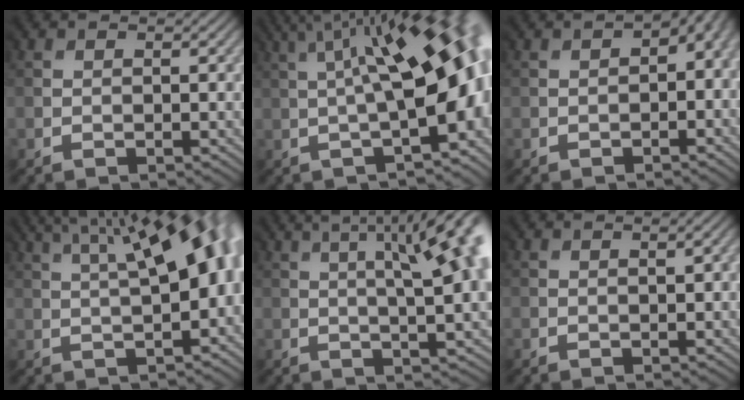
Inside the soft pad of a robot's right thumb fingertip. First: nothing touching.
{"total": 13.9, "force": [1.2, 4.4, 13.1], "torque": [-0.153, 0.022, 0.026]}
{"total": 4.0, "force": [-0.5, 2.6, 3.0], "torque": [-0.009, 0.012, -0.003]}
{"total": 11.6, "force": [2.9, 3.8, 10.5], "torque": [-0.127, 0.046, 0.032]}
{"total": 13.4, "force": [3.4, 3.7, 12.4], "torque": [-0.139, 0.055, 0.049]}
{"total": 0.8, "force": [0.1, -0.7, -0.3], "torque": [0.007, 0.000, 0.003]}